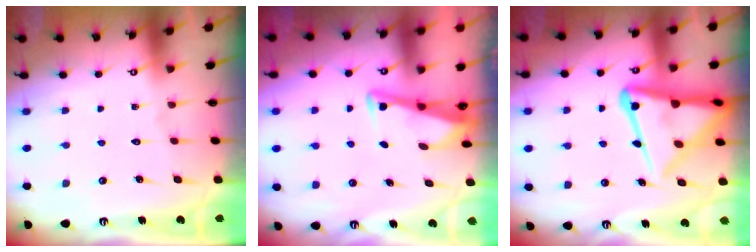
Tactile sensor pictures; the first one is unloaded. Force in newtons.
{"total": 3.5, "press": 3.5, "slide": 0.3}
{"total": 16.9, "press": 16.9, "slide": 1.6}